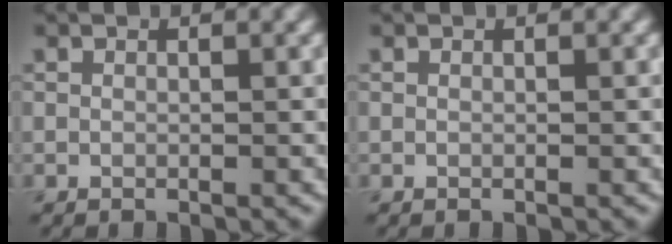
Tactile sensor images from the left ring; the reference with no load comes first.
{"total": 0.0}